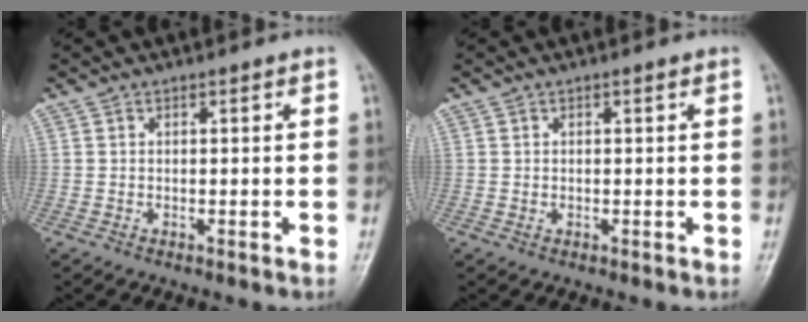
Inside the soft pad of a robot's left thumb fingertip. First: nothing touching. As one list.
[{"total": 0.7, "force": [0.2, 0.5, 0.5], "torque": [-0.008, 0.004, 0.005]}]